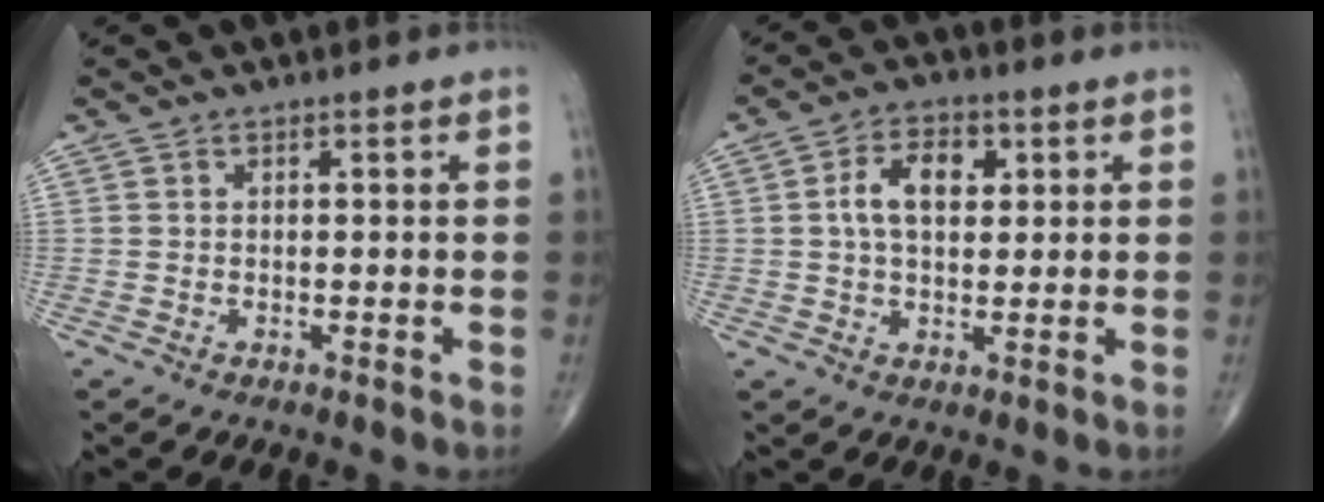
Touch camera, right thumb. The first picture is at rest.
{"total": 7.7, "force": [1.7, 4.7, 5.8], "torque": [-0.091, 0.009, 0.025]}